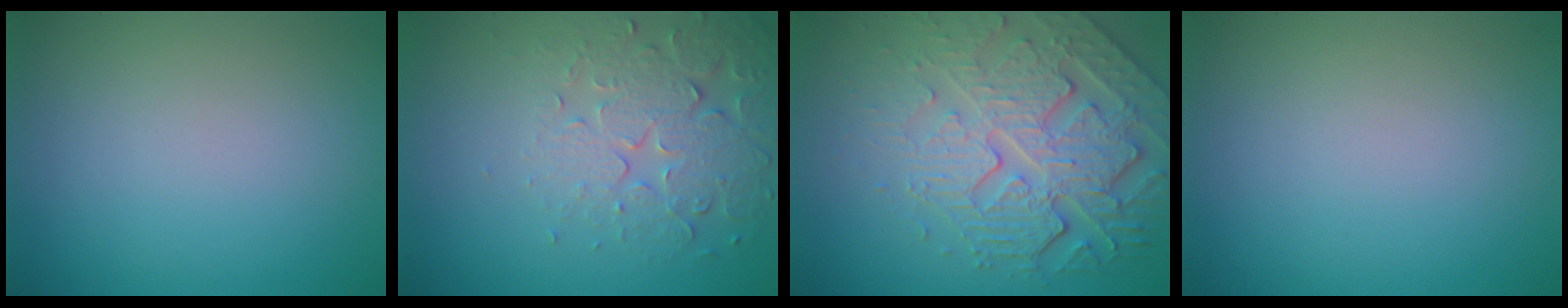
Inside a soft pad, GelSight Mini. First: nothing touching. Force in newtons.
{"total": 5.0, "press": 3.7, "slide": 3.3}
{"total": 6.8, "press": 5.5, "slide": 4.0}
{"total": 0.0}